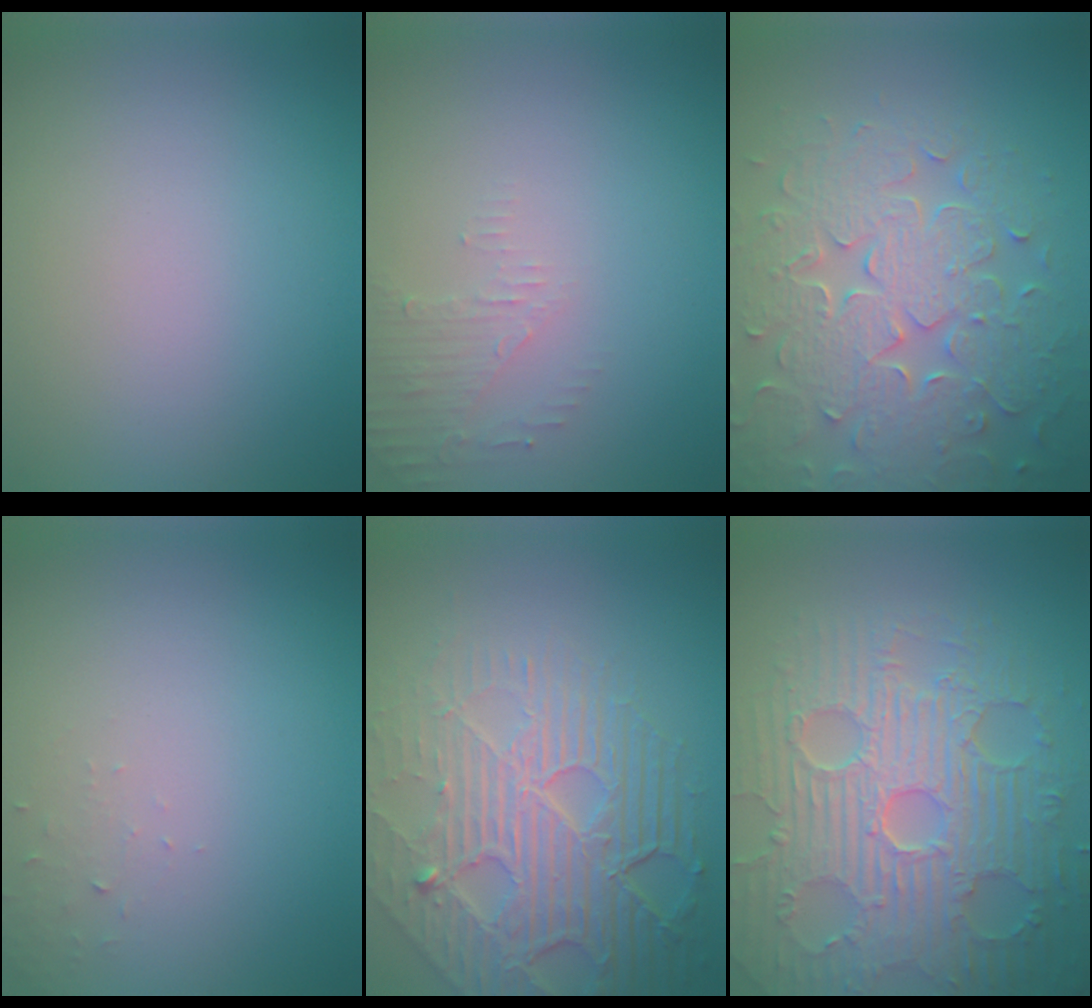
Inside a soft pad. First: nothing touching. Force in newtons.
{"total": 1.9, "press": 1.8, "slide": 0.4}
{"total": 8.3, "press": 6.2, "slide": 5.6}
{"total": 1.0, "press": 0.9, "slide": 0.1}
{"total": 8.7, "press": 5.9, "slide": 6.5}
{"total": 9.2, "press": 6.7, "slide": 6.3}